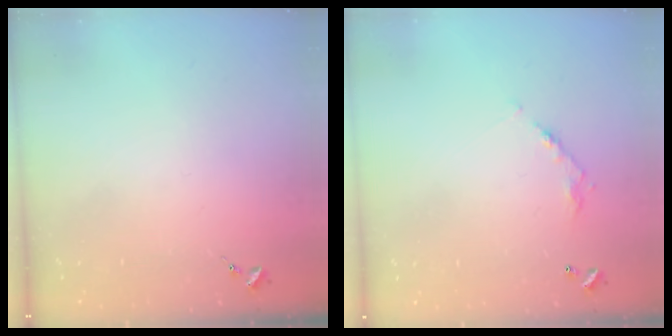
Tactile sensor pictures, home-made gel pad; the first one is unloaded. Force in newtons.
{"total": 6.0, "press": 6.0, "slide": 0.3}